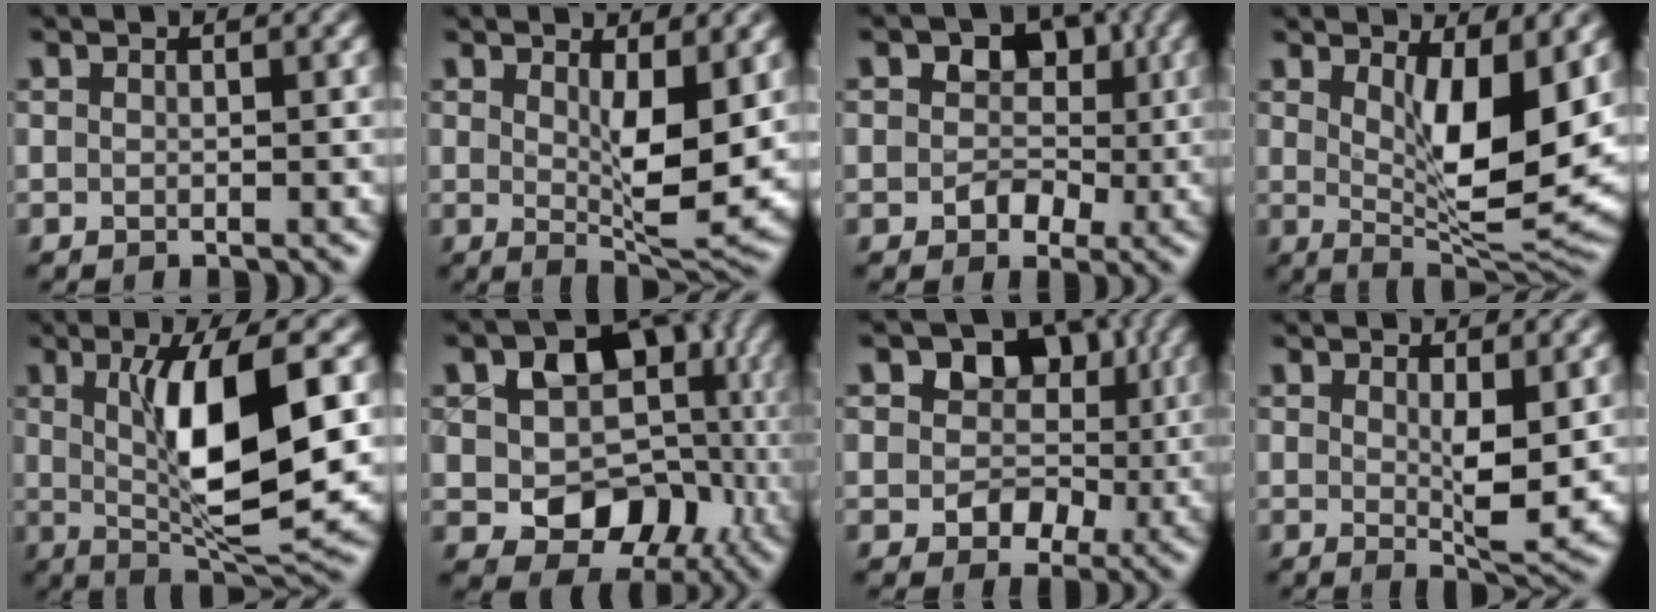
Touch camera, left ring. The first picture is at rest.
{"total": 5.2, "force": [0.9, 1.5, 4.9], "torque": [-0.080, -0.015, 0.020]}
{"total": 5.7, "force": [0.9, 4.7, 3.2], "torque": [-0.003, 0.016, -0.014]}
{"total": 8.5, "force": [1.7, 2.8, 7.8], "torque": [-0.126, -0.019, 0.036]}
{"total": 9.9, "force": [0.9, 2.7, 9.5], "torque": [-0.153, -0.007, 0.024]}
{"total": 10.6, "force": [0.8, 8.3, 6.6], "torque": [-0.085, -0.025, 0.010]}
{"total": 7.8, "force": [1.6, 6.2, 4.4], "torque": [-0.031, 0.013, 0.002]}
{"total": 3.6, "force": [0.6, 1.0, 3.4], "torque": [-0.056, -0.011, 0.015]}